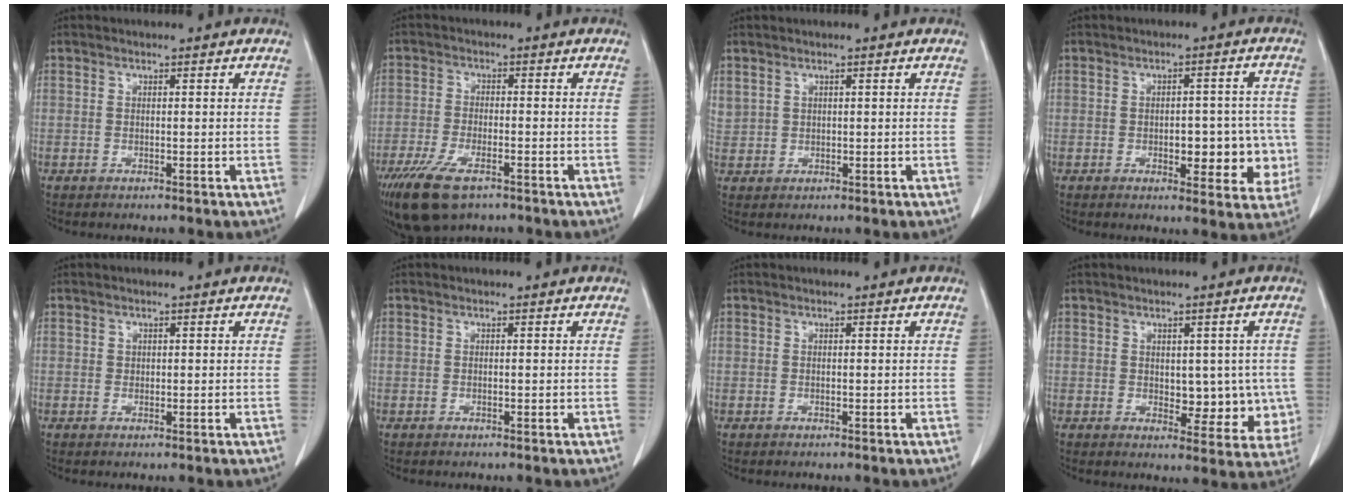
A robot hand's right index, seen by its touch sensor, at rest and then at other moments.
{"total": 9.7, "force": [-6.0, 3.7, 6.6], "torque": [-0.128, -0.019, -0.105]}
{"total": 3.2, "force": [2.0, 2.4, 0.9], "torque": [-0.021, 0.009, 0.049]}
{"total": 9.2, "force": [-1.6, 4.6, 7.9], "torque": [-0.081, 0.016, -0.013]}
{"total": 0.8, "force": [0.4, 0.6, 0.2], "torque": [0.006, -0.002, 0.004]}
{"total": 0.0}
{"total": 0.0}
{"total": 7.8, "force": [0.2, 4.6, 6.3], "torque": [-0.056, 0.003, 0.013]}